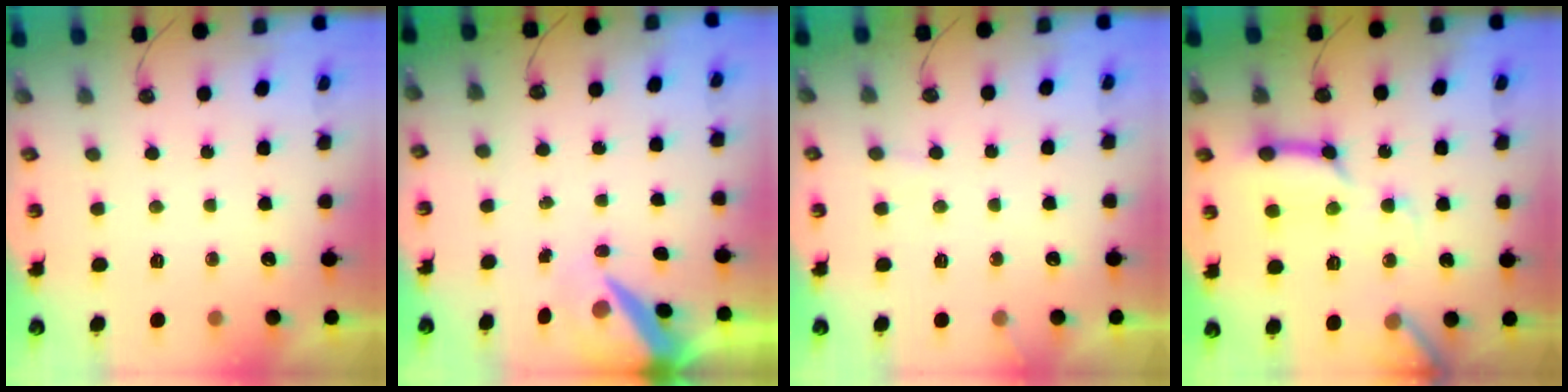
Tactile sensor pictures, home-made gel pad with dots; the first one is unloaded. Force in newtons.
{"total": 8.4, "press": 8.3, "slide": 1.0}
{"total": 5.2, "press": 5.2, "slide": 0.4}
{"total": 16.1, "press": 16.0, "slide": 1.8}